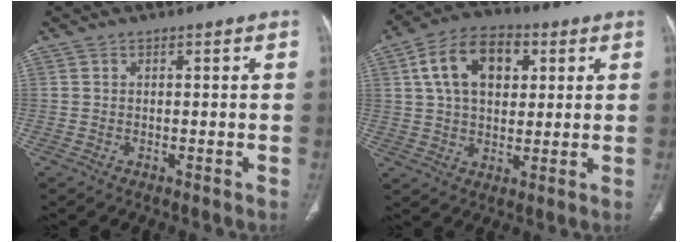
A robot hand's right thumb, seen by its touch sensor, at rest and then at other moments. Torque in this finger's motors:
{"motor_torque": [1.33, 2.32, 0.73, -0.58, 0.40]}